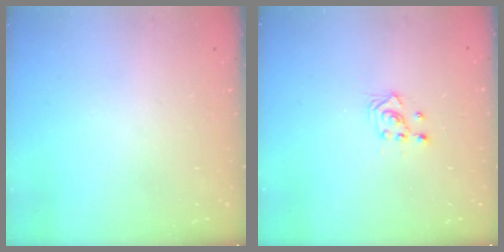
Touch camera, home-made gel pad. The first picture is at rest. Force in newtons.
{"total": 2.7, "press": 2.7, "slide": 0.2}